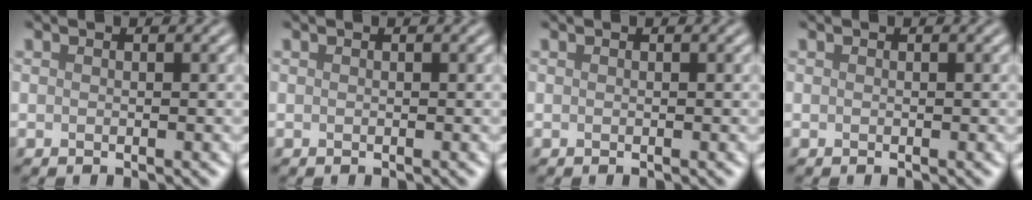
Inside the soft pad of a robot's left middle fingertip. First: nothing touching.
{"total": 0.0}
{"total": 0.0}
{"total": 0.0}